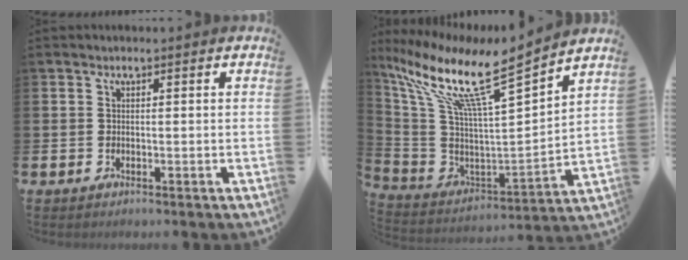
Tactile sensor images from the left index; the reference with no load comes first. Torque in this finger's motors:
{"motor_torque": [1.07, -1.07, 0.49, 0.21]}